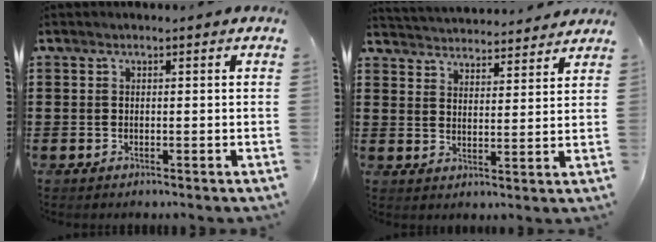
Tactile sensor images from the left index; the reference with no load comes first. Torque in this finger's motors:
{"motor_torque": [1.11, -1.03, 0.71, 0.14]}